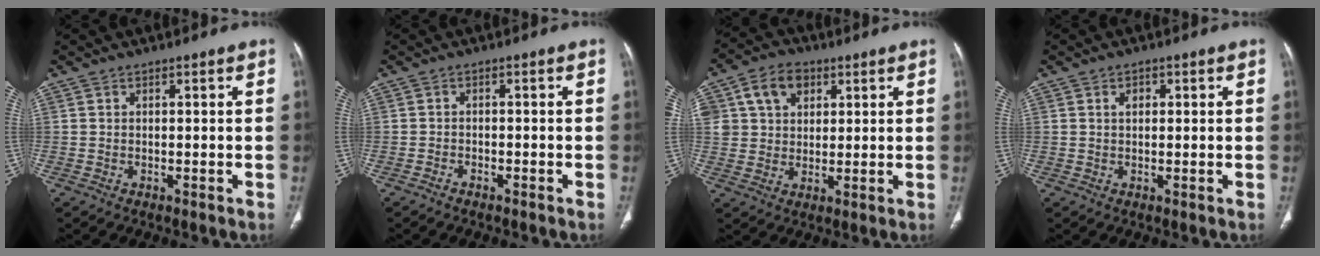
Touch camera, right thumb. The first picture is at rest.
{"total": 1.0, "force": [-0.9, 0.3, 0.4], "torque": [-0.012, 0.005, -0.015]}
{"total": 9.5, "force": [3.7, 7.2, 4.9], "torque": [-0.059, -0.001, 0.066]}
{"total": 1.5, "force": [0.5, 1.1, 1.0], "torque": [-0.010, 0.001, 0.007]}